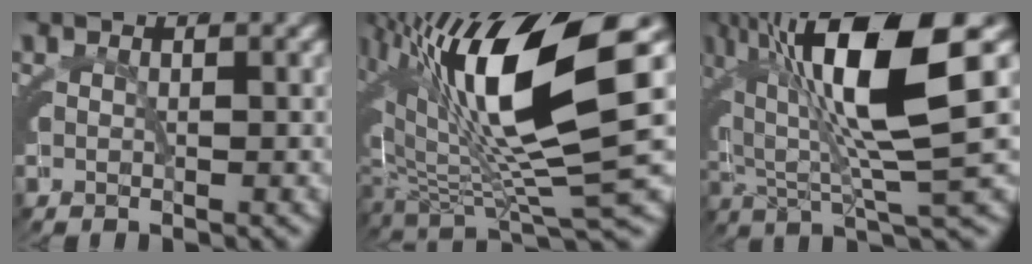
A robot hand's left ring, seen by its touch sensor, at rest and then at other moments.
{"total": 17.4, "force": [2.6, 6.8, 15.9], "torque": [-0.255, 0.014, 0.052]}
{"total": 14.1, "force": [3.3, 5.1, 12.7], "torque": [-0.225, 0.011, 0.060]}